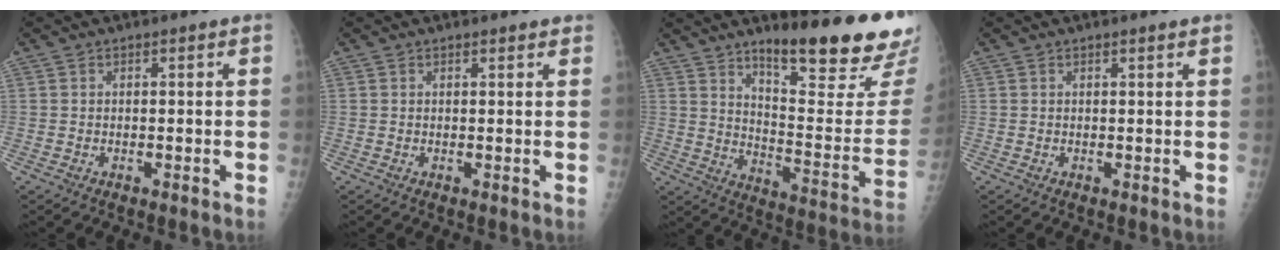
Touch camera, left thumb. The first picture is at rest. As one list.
[{"total": 1.4, "force": [1.2, 0.4, 0.6], "torque": [-0.002, 0.000, 0.014]}, {"total": 23.9, "force": [16.8, 4.8, 16.2], "torque": [-0.197, -0.111, 0.244]}, {"total": 1.0, "force": [0.8, -0.1, 0.5], "torque": [-0.008, 0.001, 0.014]}]